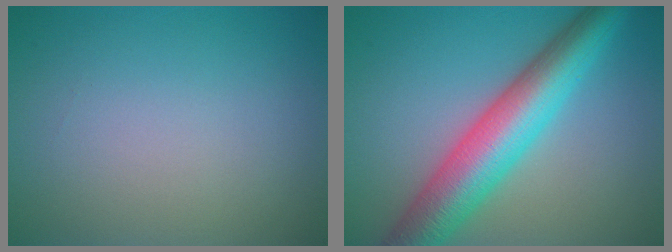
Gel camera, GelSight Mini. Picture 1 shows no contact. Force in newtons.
{"total": 8.7, "press": 8.7, "slide": 0.3}